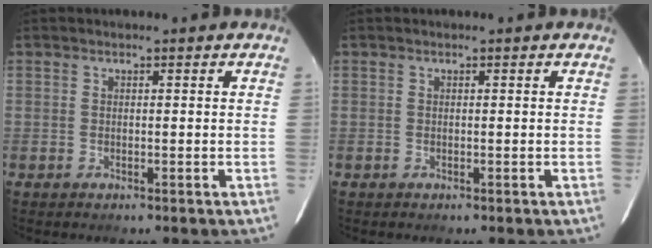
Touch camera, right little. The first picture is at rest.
{"total": 0.0}